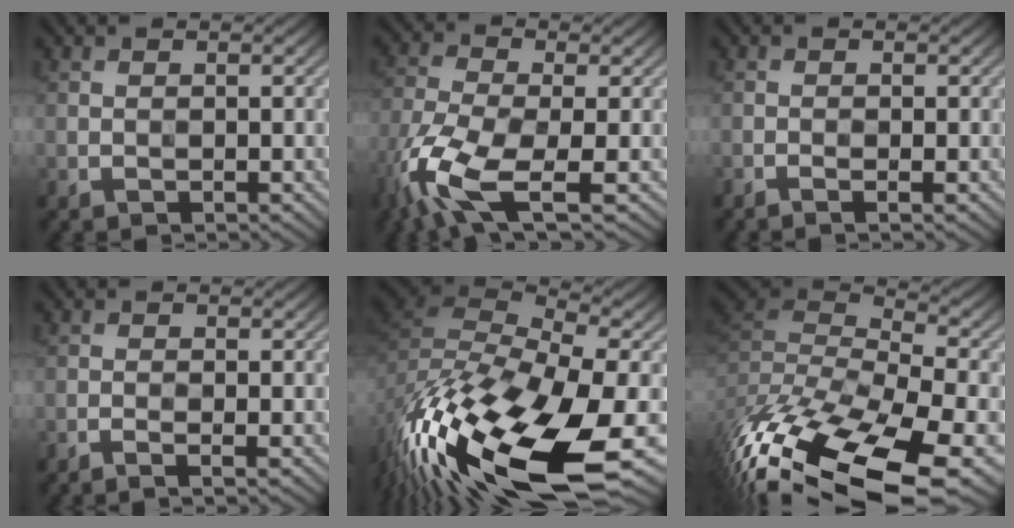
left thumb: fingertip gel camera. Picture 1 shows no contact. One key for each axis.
{"total": 11.7, "fx": -5.8, "fy": 4.2, "fz": 9.2, "tx": -0.210, "ty": -0.021, "tz": -0.122}
{"total": 0.9, "fx": -0.5, "fy": 0.0, "fz": 0.8, "tx": -0.016, "ty": 0.000, "tz": -0.013}
{"total": 1.2, "fx": -0.6, "fy": 0.1, "fz": 1.0, "tx": -0.018, "ty": 0.002, "tz": -0.018}
{"total": 19.3, "fx": -9.7, "fy": 7.9, "fz": 14.7, "tx": -0.330, "ty": -0.042, "tz": -0.161}
{"total": 18.9, "fx": -11.5, "fy": 6.7, "fz": 13.5, "tx": -0.274, "ty": -0.030, "tz": -0.154}